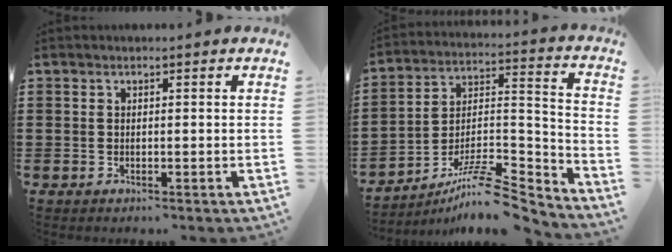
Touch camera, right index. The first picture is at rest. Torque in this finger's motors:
{"motor_torque": [-0.07, -0.10, -0.53, -0.21]}